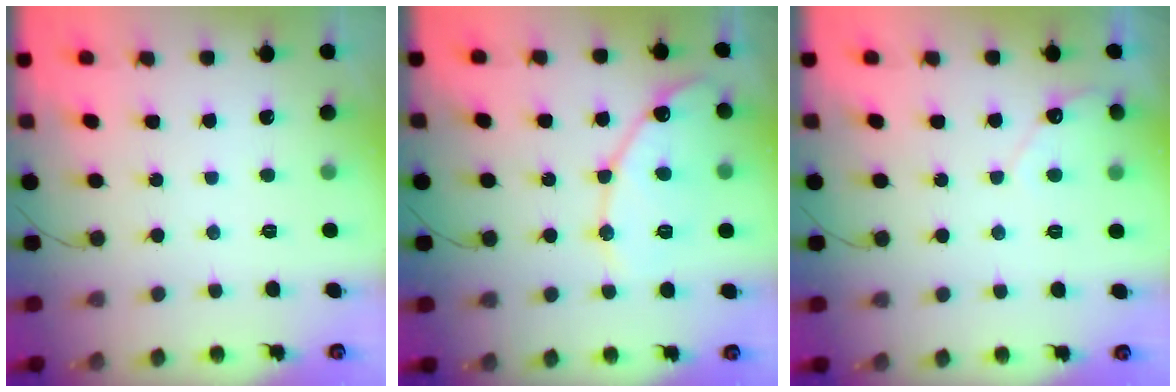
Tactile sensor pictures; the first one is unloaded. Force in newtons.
{"total": 13.3, "press": 13.3, "slide": 1.0}
{"total": 5.7, "press": 5.7, "slide": 0.4}